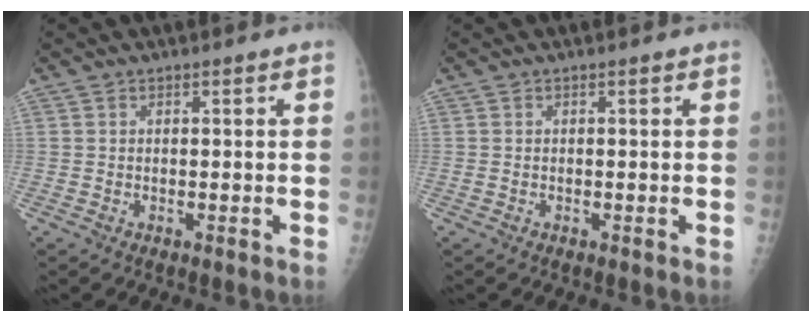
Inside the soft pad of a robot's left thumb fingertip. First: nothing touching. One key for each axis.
{"total": 0.0}